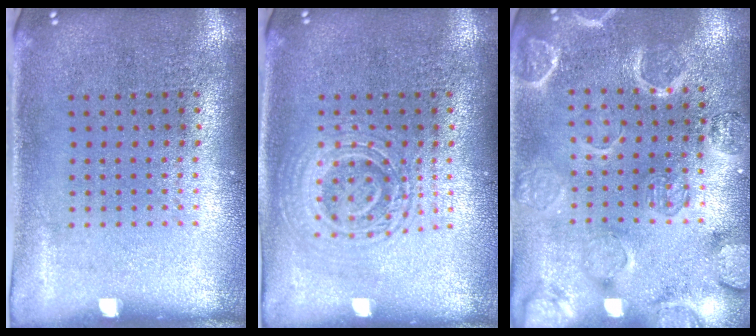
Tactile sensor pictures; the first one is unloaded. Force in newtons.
{"total": 1.8, "press": 1.7, "slide": 0.4}
{"total": 2.7, "press": 2.7, "slide": 0.0}